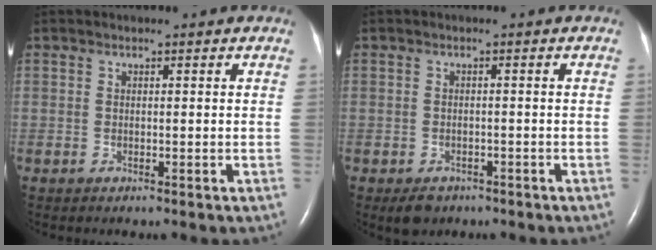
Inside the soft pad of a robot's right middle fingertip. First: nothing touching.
{"total": 2.9, "force": [-2.0, 1.9, 1.0], "torque": [-0.019, -0.001, -0.022]}